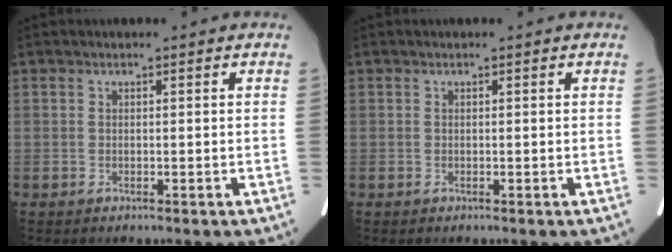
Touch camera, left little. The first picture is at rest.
{"total": 0.0}